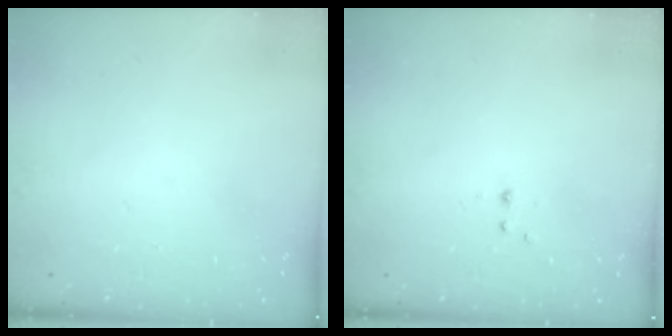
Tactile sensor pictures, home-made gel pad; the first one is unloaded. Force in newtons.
{"total": 2.2, "press": 1.9, "slide": 1.0}